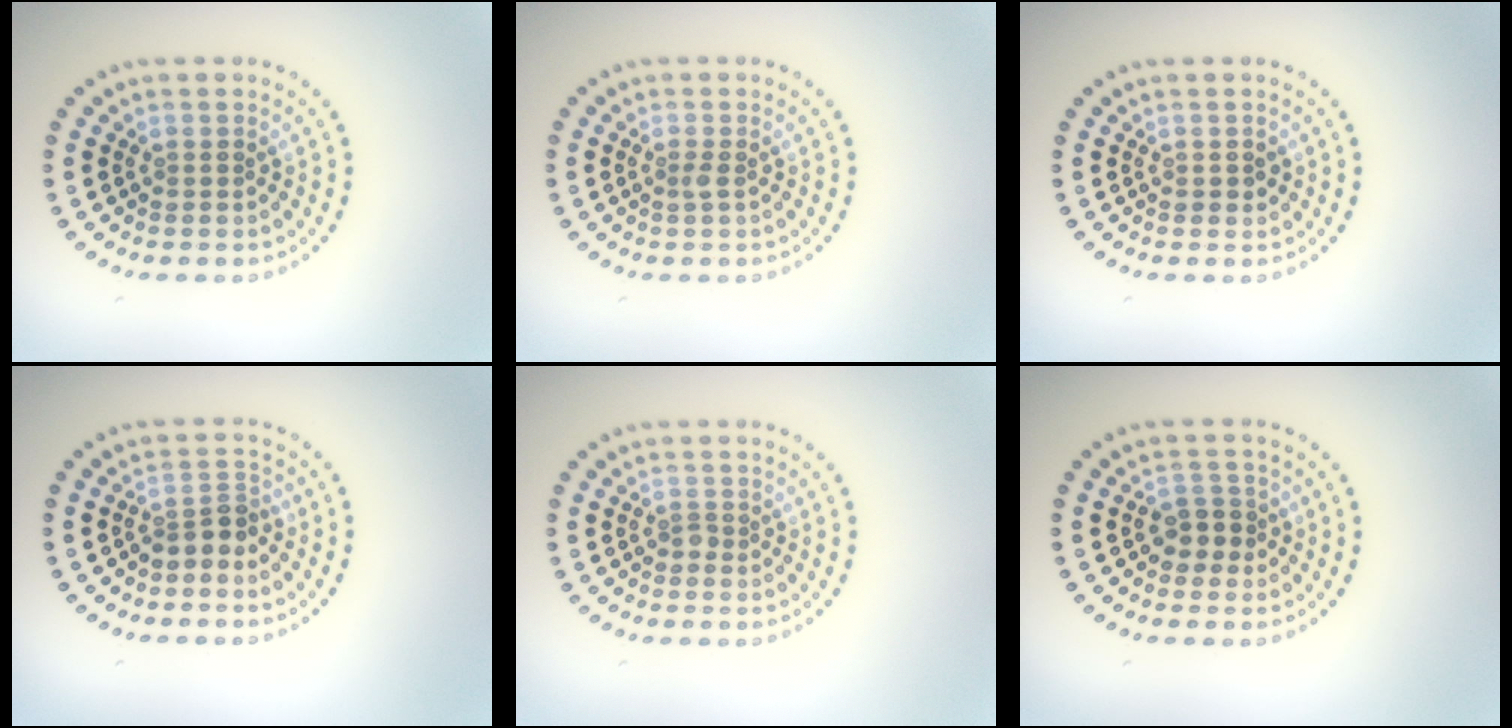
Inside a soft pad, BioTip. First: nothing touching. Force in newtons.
{"total": 0.6, "press": 0.5, "slide": 0.3}
{"total": 0.8, "press": 0.8, "slide": 0.1}
{"total": 2.3, "press": 1.8, "slide": 1.5}
{"total": 0.8, "press": 0.5, "slide": 0.6}
{"total": 2.1, "press": 2.0, "slide": 0.7}